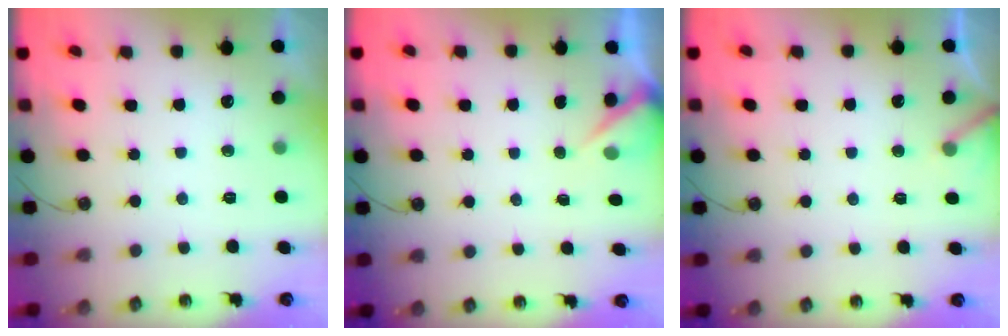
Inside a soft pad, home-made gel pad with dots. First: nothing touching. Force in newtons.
{"total": 3.4, "press": 3.3, "slide": 0.4}
{"total": 3.6, "press": 3.5, "slide": 0.3}